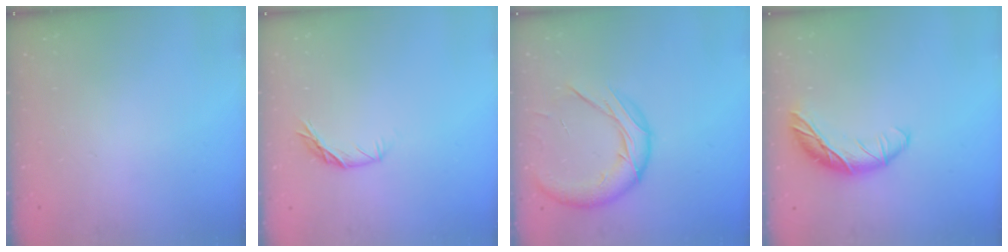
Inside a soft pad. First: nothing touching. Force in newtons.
{"total": 6.4, "press": 6.4, "slide": 0.9}
{"total": 13.5, "press": 13.4, "slide": 1.7}
{"total": 12.9, "press": 12.9, "slide": 0.5}